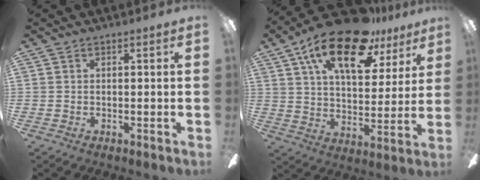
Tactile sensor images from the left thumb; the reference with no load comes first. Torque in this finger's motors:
{"motor_torque": [0.24, 0.41, 1.72, -1.00, 0.38]}